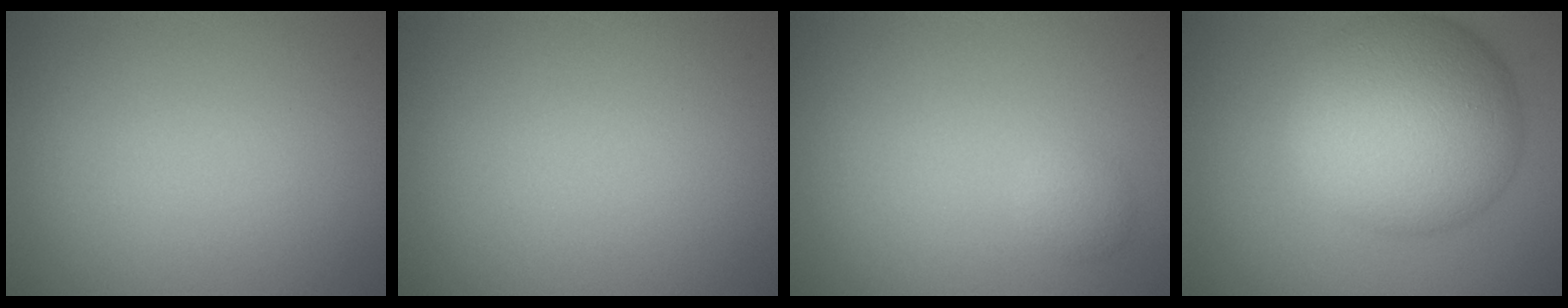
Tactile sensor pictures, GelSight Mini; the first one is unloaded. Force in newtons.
{"total": 0.0}
{"total": 1.1, "press": 1.1, "slide": 0.0}
{"total": 12.4, "press": 12.4, "slide": 0.1}